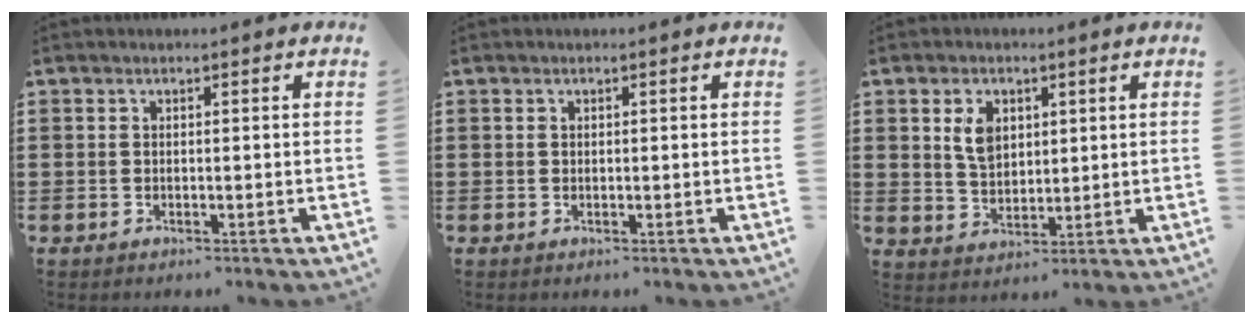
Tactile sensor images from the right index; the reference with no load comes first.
{"total": 0.0}
{"total": 5.1, "force": [1.7, 3.2, 3.5], "torque": [-0.072, 0.008, 0.027]}